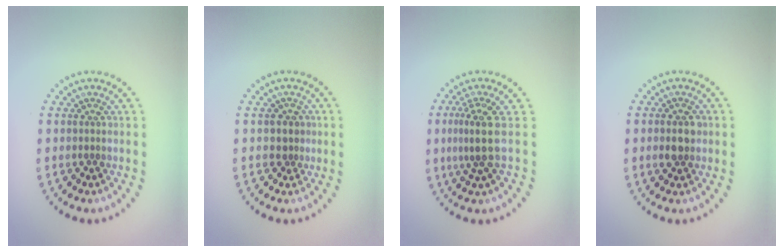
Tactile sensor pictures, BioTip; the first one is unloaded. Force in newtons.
{"total": 1.2, "press": 0.9, "slide": 0.8}
{"total": 3.0, "press": 2.2, "slide": 2.0}
{"total": 2.4, "press": 2.4, "slide": 0.1}